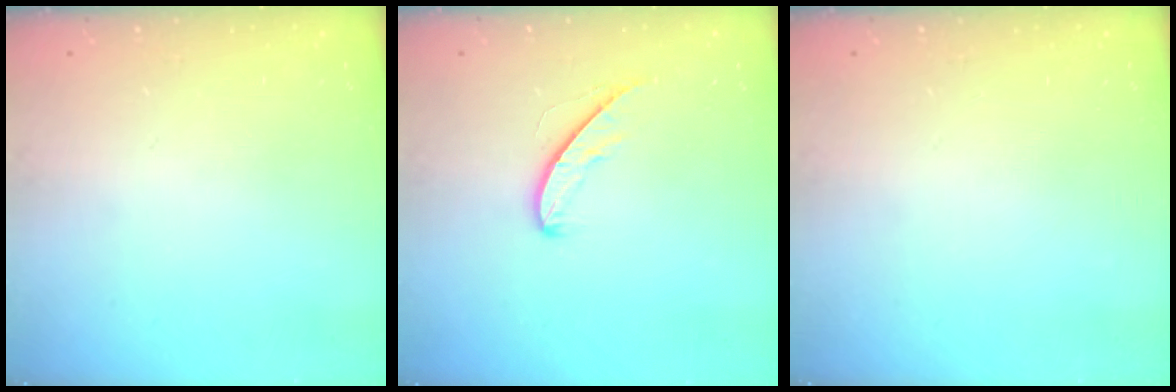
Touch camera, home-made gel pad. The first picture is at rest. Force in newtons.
{"total": 5.1, "press": 5.1, "slide": 0.4}
{"total": 0.0}